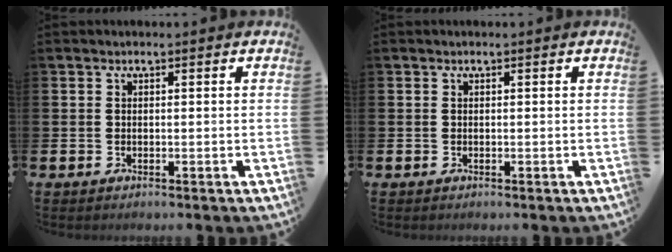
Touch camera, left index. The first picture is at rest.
{"total": 0.0}